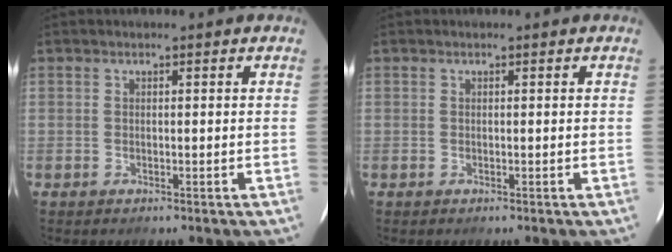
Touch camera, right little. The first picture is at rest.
{"total": 0.0}